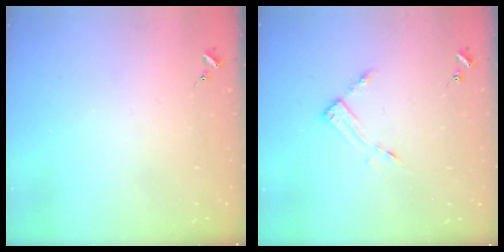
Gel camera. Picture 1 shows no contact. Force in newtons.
{"total": 3.5, "press": 3.5, "slide": 0.4}